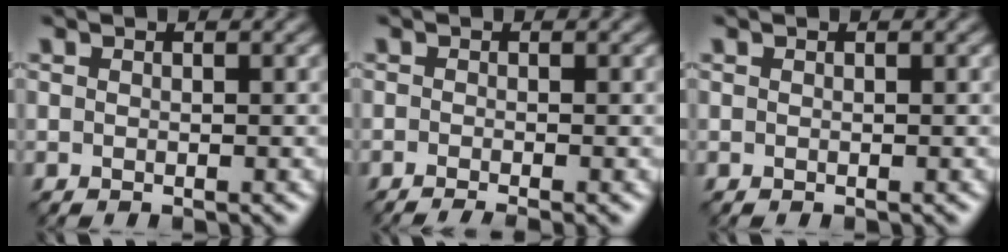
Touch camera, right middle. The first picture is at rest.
{"total": 2.6, "force": [-1.3, 0.7, 2.1], "torque": [-0.018, -0.007, -0.028]}
{"total": 0.0}